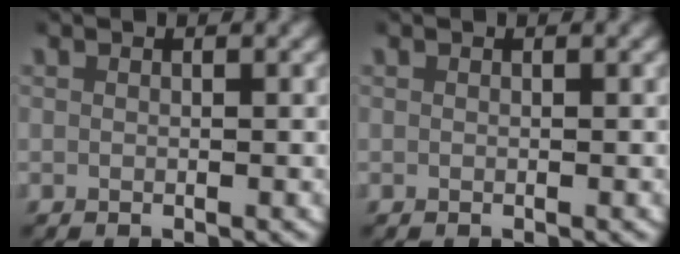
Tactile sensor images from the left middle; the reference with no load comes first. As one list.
[{"total": 0.0}]